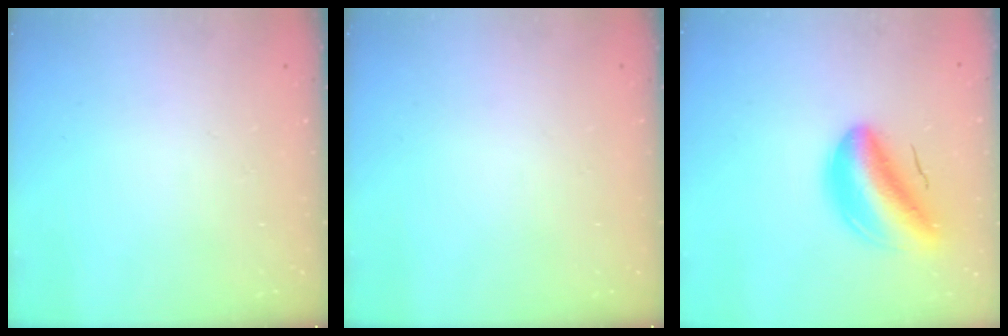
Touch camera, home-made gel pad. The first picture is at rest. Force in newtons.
{"total": 0.0}
{"total": 9.8, "press": 9.2, "slide": 3.2}